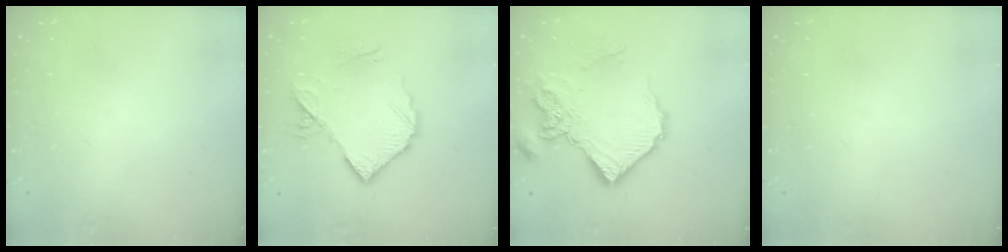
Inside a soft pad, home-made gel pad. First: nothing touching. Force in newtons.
{"total": 11.8, "press": 11.7, "slide": 1.3}
{"total": 15.4, "press": 15.3, "slide": 1.5}
{"total": 0.0}